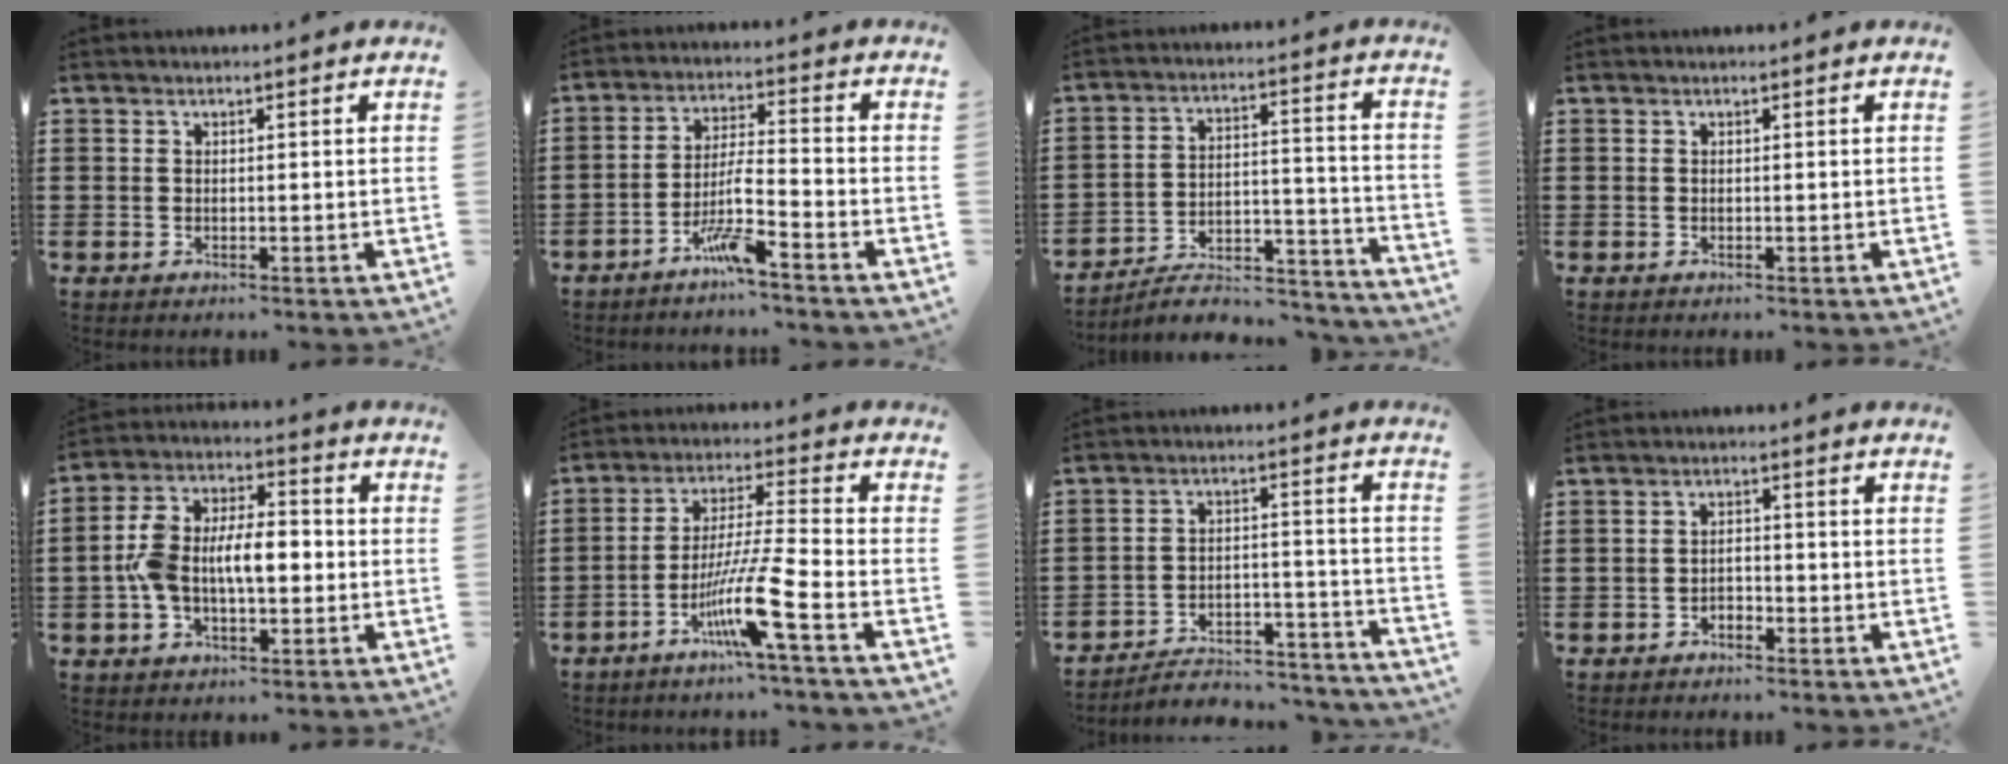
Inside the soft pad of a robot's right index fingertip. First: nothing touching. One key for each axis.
{"total": 7.1, "fx": -4.6, "fy": 0.6, "fz": 5.4, "tx": -0.118, "ty": -0.009, "tz": -0.089}
{"total": 5.5, "fx": -4.8, "fy": 1.7, "fz": 2.1, "tx": -0.031, "ty": 0.003, "tz": -0.093}
{"total": 0.0}
{"total": 9.2, "fx": -1.1, "fy": 5.0, "fz": 7.7, "tx": -0.166, "ty": 0.009, "tz": -0.025}
{"total": 11.0, "fx": -5.5, "fy": 0.0, "fz": 9.5, "tx": -0.197, "ty": -0.012, "tz": -0.109}
{"total": 4.3, "fx": -4.1, "fy": 0.9, "fz": 1.3, "tx": -0.025, "ty": -0.003, "tz": -0.086}
{"total": 1.6, "fx": -1.3, "fy": 0.7, "fz": 0.6, "tx": -0.017, "ty": 0.001, "tz": -0.028}